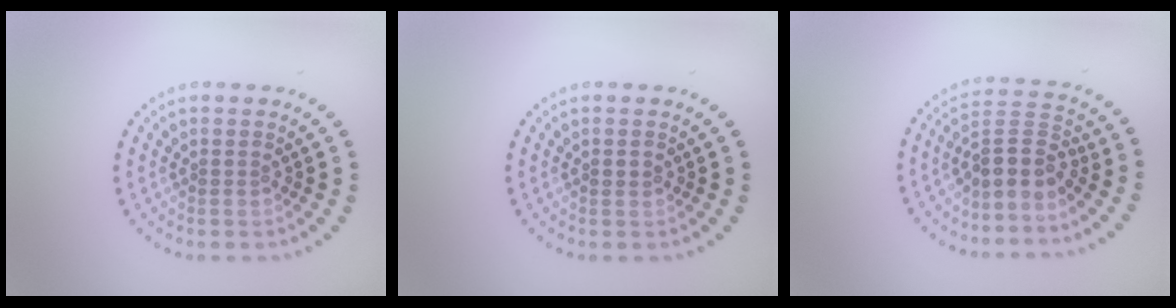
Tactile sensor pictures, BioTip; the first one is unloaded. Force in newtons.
{"total": 0.9, "press": 0.9, "slide": 0.1}
{"total": 3.4, "press": 2.9, "slide": 1.8}